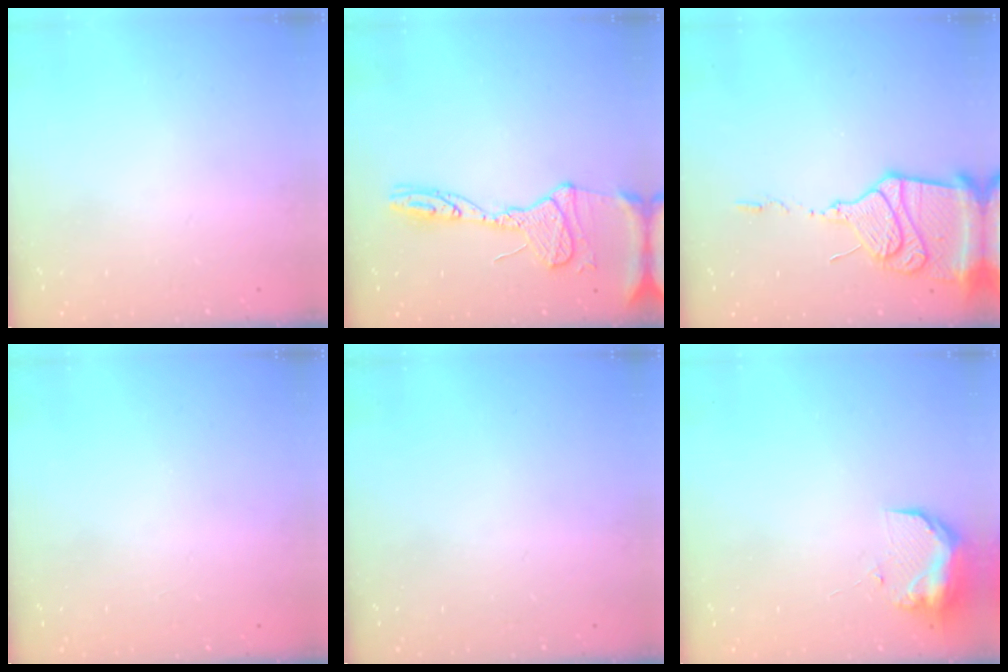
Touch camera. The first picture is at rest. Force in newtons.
{"total": 15.9, "press": 15.8, "slide": 1.6}
{"total": 16.9, "press": 16.8, "slide": 1.8}
{"total": 0.0}
{"total": 0.0}
{"total": 9.3, "press": 9.2, "slide": 0.7}